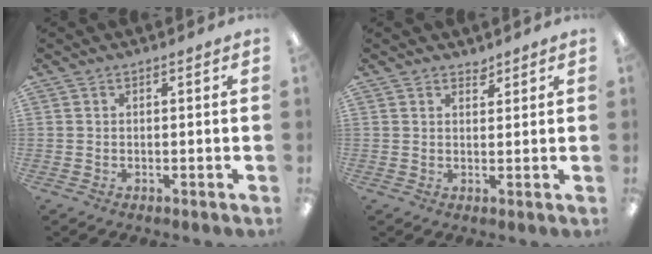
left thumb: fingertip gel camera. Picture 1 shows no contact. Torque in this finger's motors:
{"motor_torque": [-0.01, 0.09, -0.49, 0.24, -0.02]}